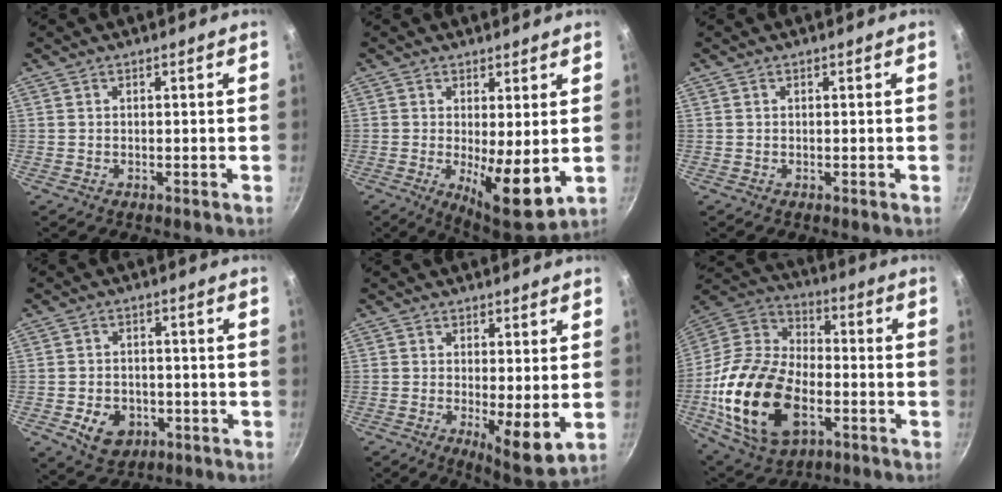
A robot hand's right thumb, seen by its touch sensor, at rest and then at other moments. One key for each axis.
{"total": 9.4, "fx": -0.3, "fy": 2.9, "fz": 8.9, "tx": -0.124, "ty": -0.025, "tz": 0.002}
{"total": 0.0}
{"total": 7.8, "fx": -2.7, "fy": 6.0, "fz": 4.3, "tx": -0.054, "ty": 0.013, "tz": -0.034}
{"total": 7.8, "fx": -0.4, "fy": 2.4, "fz": 7.4, "tx": -0.099, "ty": -0.029, "tz": 0.000}
{"total": 25.1, "fx": -6.6, "fy": 15.5, "fz": 18.6, "tx": -0.349, "ty": 0.026, "tz": -0.121}